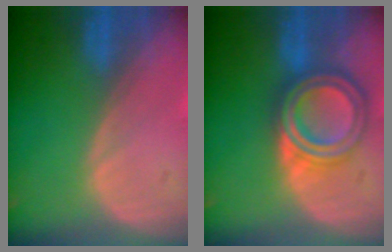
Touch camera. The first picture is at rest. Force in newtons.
{"total": 7.5, "press": 7.5, "slide": 0.5}